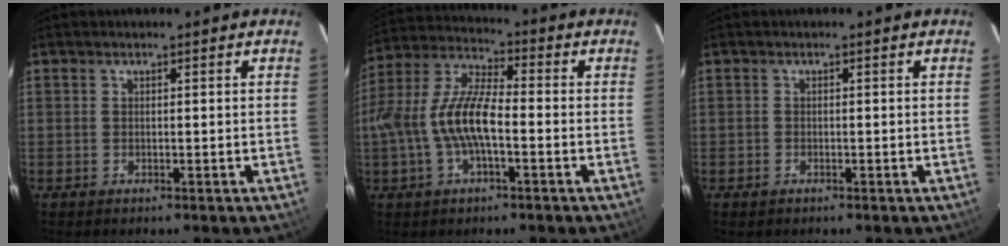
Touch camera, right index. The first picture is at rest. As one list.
[{"total": 12.4, "force": [-2.8, 4.3, 11.3], "torque": [-0.239, 0.007, -0.054]}, {"total": 0.7, "force": [-0.5, 0.5, 0.1], "torque": [-0.003, 0.000, -0.010]}]